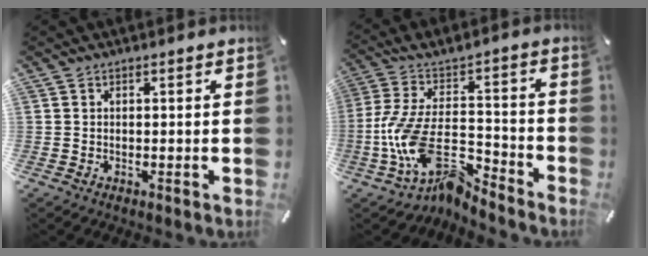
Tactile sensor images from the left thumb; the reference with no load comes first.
{"total": 17.5, "force": [-8.2, 8.3, 13.0], "torque": [-0.262, 0.037, -0.140]}